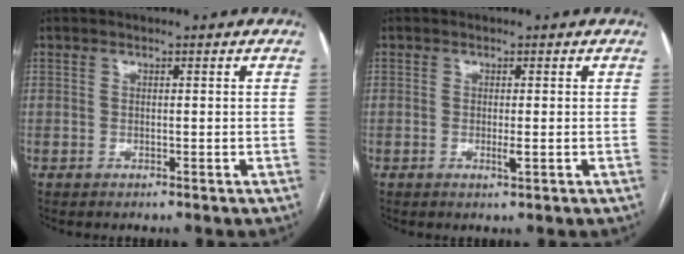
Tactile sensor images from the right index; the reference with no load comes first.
{"total": 1.4, "force": [-0.2, 0.2, 1.3], "torque": [-0.023, -0.005, -0.003]}